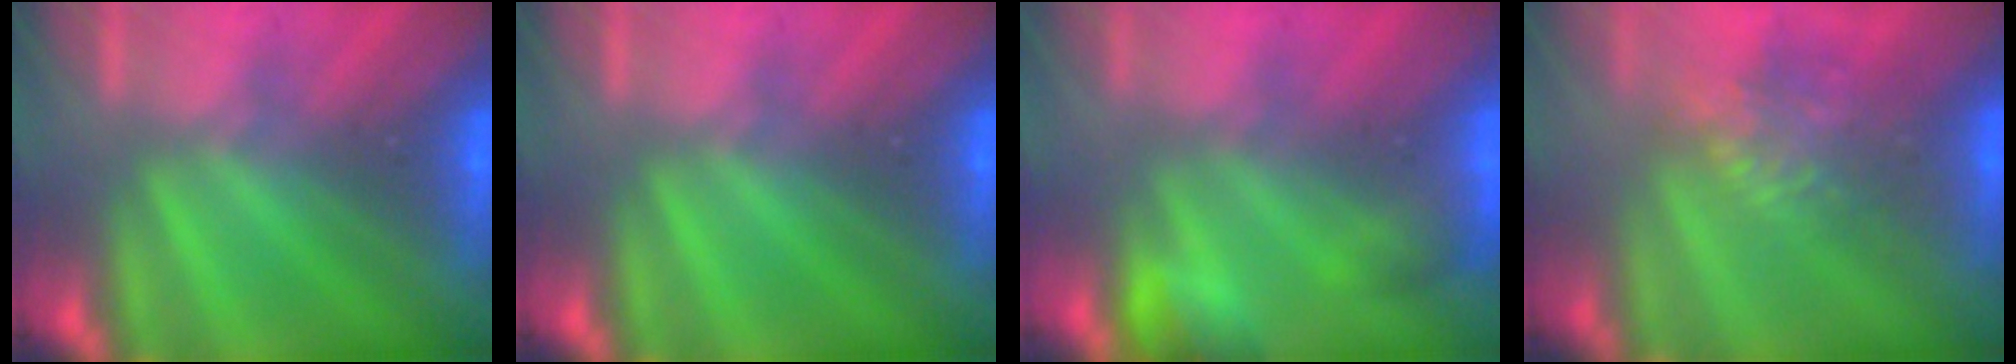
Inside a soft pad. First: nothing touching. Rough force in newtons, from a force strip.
{"total": 0.0}
{"total": 4.8}
{"total": 4.5}